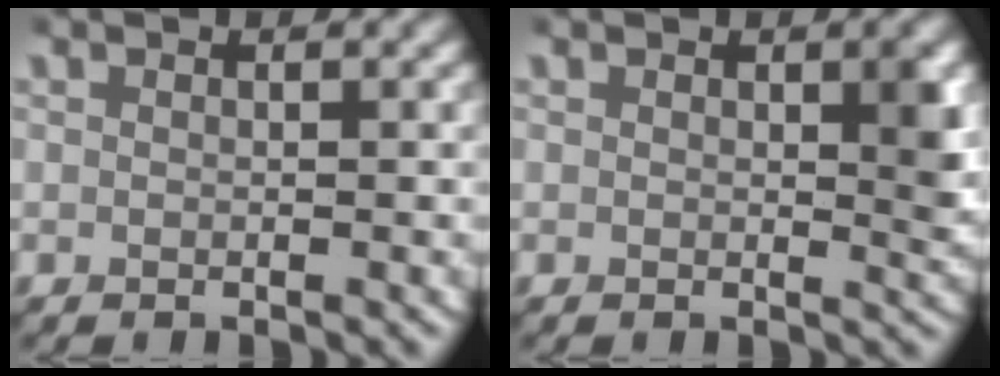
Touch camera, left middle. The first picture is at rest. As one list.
[{"total": 2.1, "force": [0.5, 0.7, 1.9], "torque": [-0.014, -0.008, 0.008]}]